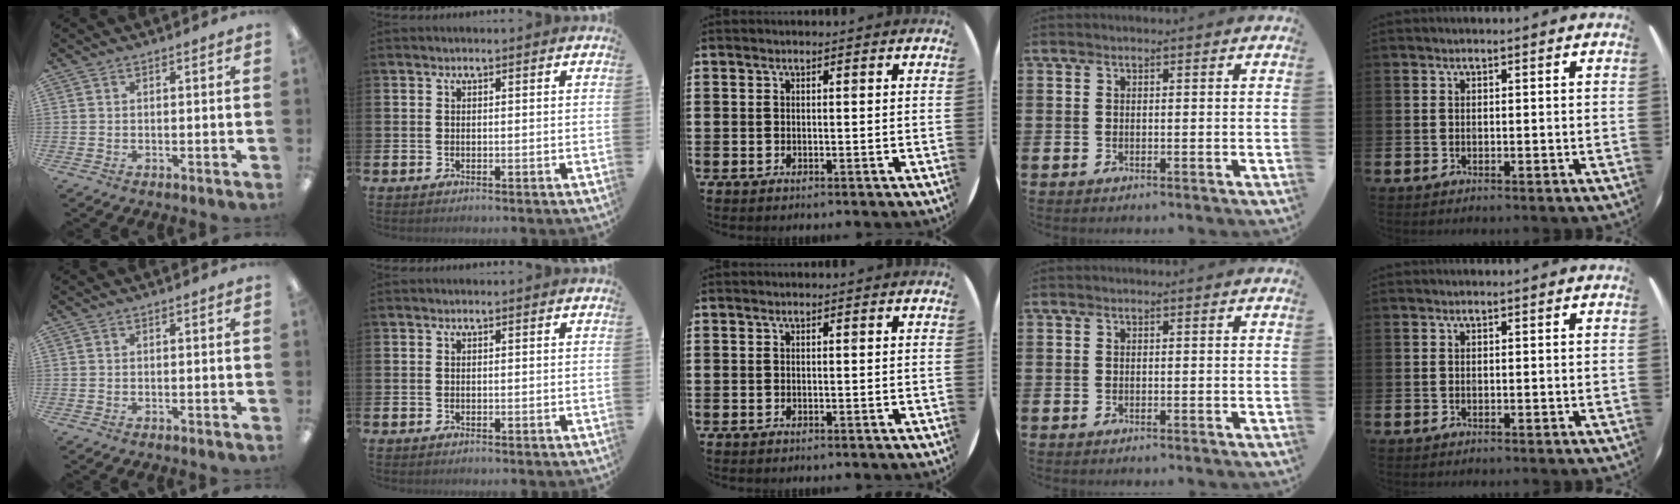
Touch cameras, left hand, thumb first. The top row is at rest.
{}